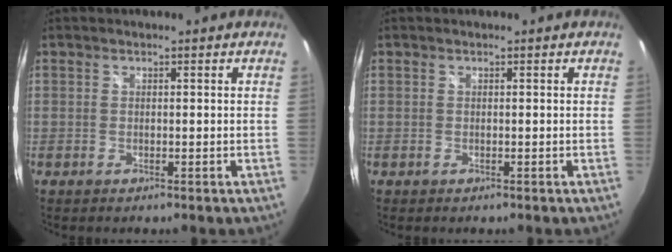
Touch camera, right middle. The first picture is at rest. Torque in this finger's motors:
{"motor_torque": [0.03, -0.32, 0.00, 0.00]}